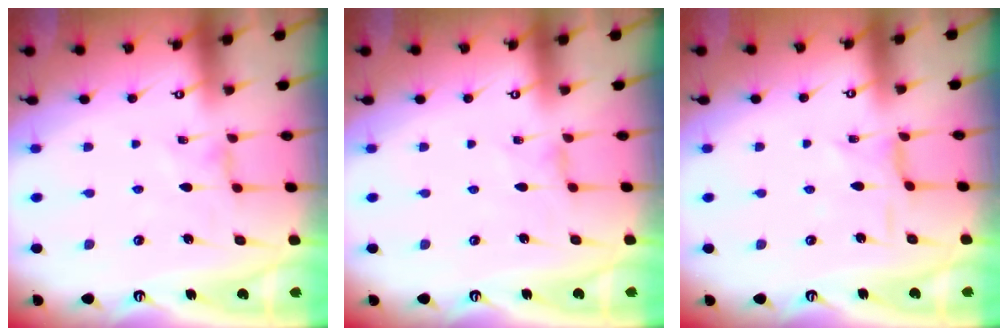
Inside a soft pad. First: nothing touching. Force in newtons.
{"total": 1.0, "press": 1.0, "slide": 0.2}
{"total": 1.5, "press": 1.5, "slide": 0.1}